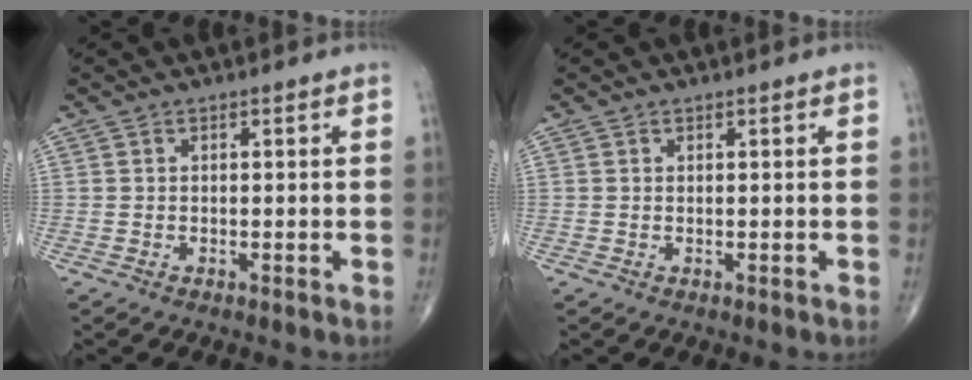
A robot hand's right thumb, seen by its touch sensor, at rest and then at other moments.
{"total": 0.0}